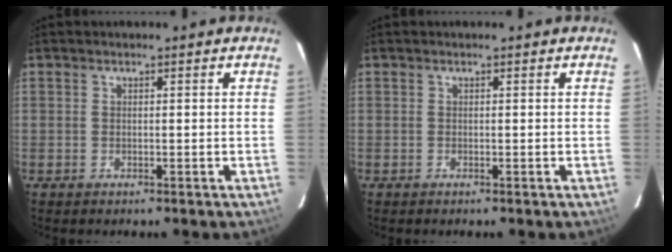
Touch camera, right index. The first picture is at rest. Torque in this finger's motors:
{"motor_torque": [0.00, 0.00, 0.00, 0.00]}